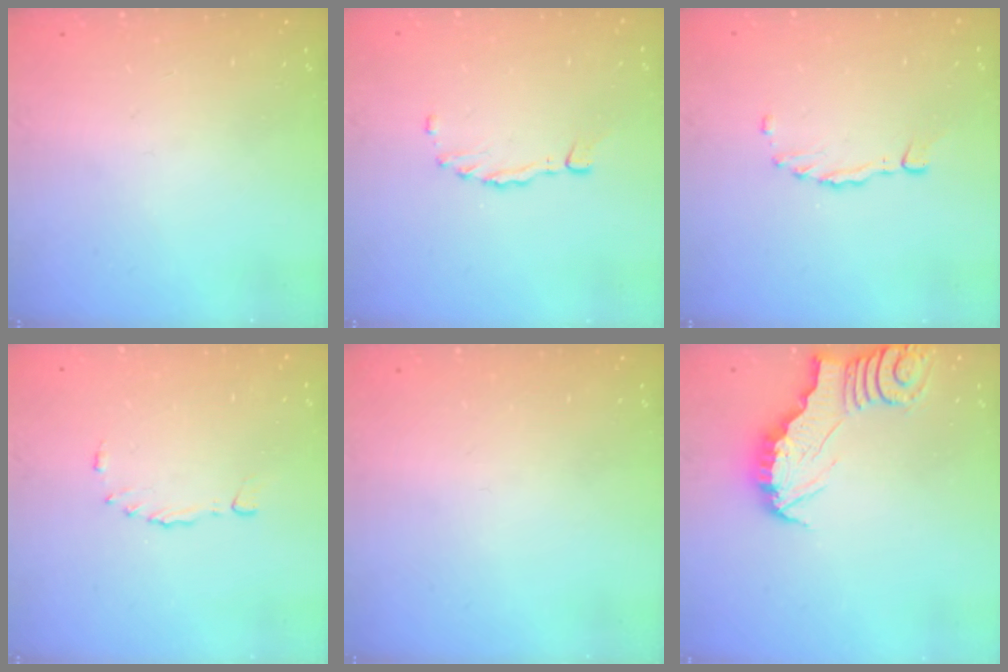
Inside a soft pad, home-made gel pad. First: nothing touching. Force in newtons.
{"total": 1.6, "press": 1.6, "slide": 0.2}
{"total": 1.6, "press": 1.6, "slide": 0.2}
{"total": 3.1, "press": 3.0, "slide": 0.8}
{"total": 0.0}
{"total": 3.0, "press": 3.0, "slide": 0.3}